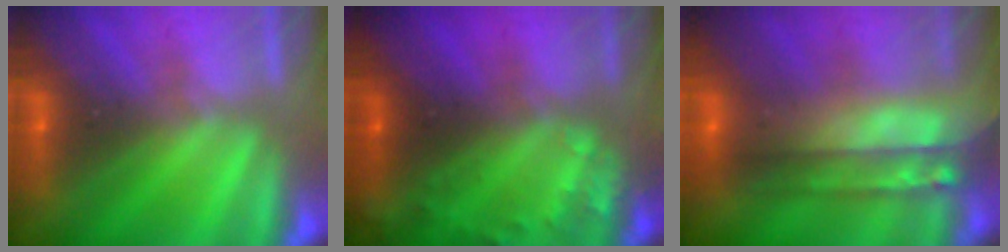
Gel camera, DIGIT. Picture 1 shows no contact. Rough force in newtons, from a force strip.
{"total": 9.5}
{"total": 8.8}